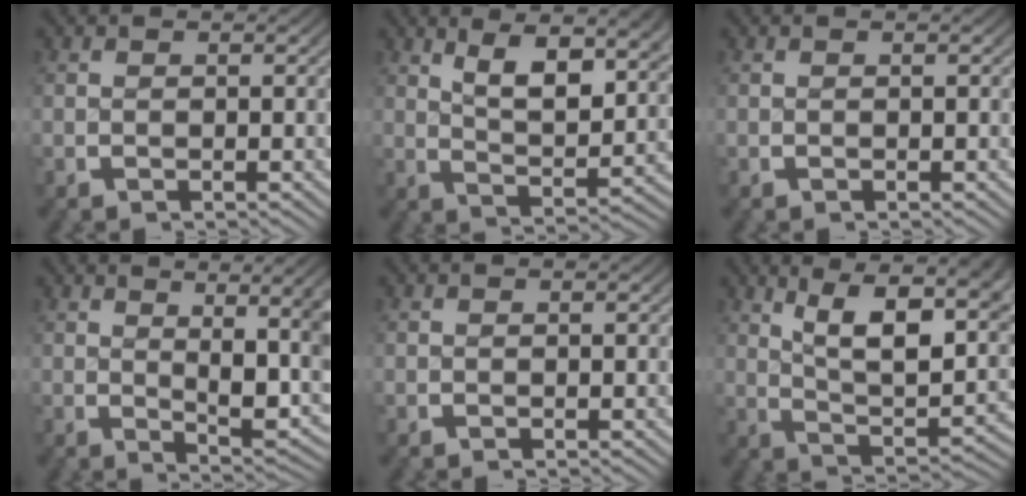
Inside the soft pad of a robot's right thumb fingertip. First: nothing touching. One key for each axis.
{"total": 6.1, "fx": 2.7, "fy": 2.6, "fz": 4.9, "tx": -0.079, "ty": -0.009, "tz": 0.051}
{"total": 0.0}
{"total": 8.0, "fx": 1.0, "fy": 3.3, "fz": 7.2, "tx": -0.104, "ty": -0.019, "tz": 0.029}
{"total": 0.0}
{"total": 11.5, "fx": 2.8, "fy": 6.3, "fz": 9.1, "tx": -0.148, "ty": -0.014, "tz": 0.044}